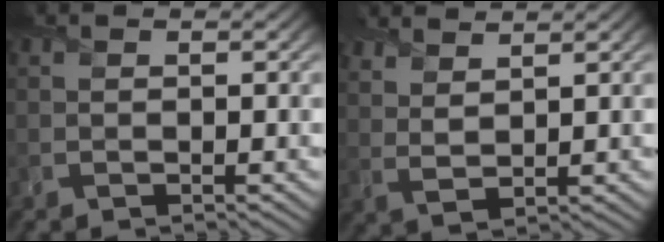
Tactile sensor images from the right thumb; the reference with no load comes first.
{"total": 4.7, "force": [4.0, 1.1, 2.2], "torque": [-0.046, 0.000, 0.070]}